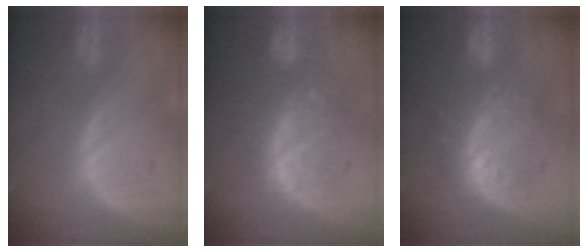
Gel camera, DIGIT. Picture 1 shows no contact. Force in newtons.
{"total": 9.1, "press": 8.3, "slide": 3.8}
{"total": 9.5, "press": 9.4, "slide": 1.0}